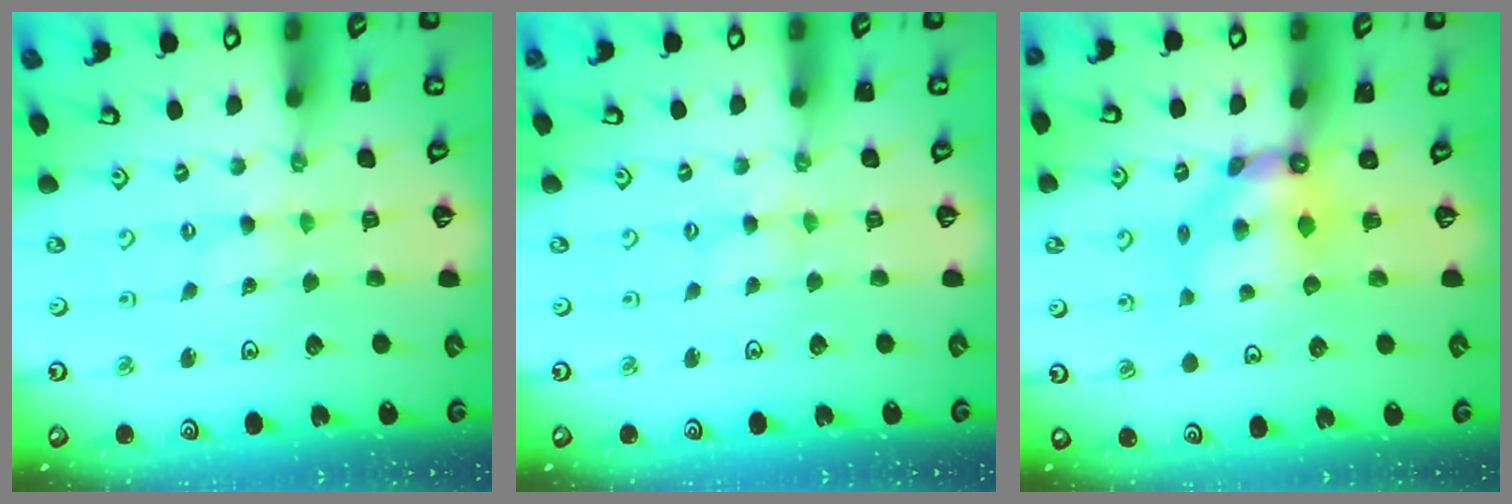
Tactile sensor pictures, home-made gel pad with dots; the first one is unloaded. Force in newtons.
{"total": 1.7, "press": 1.6, "slide": 0.3}
{"total": 7.6, "press": 7.6, "slide": 0.5}